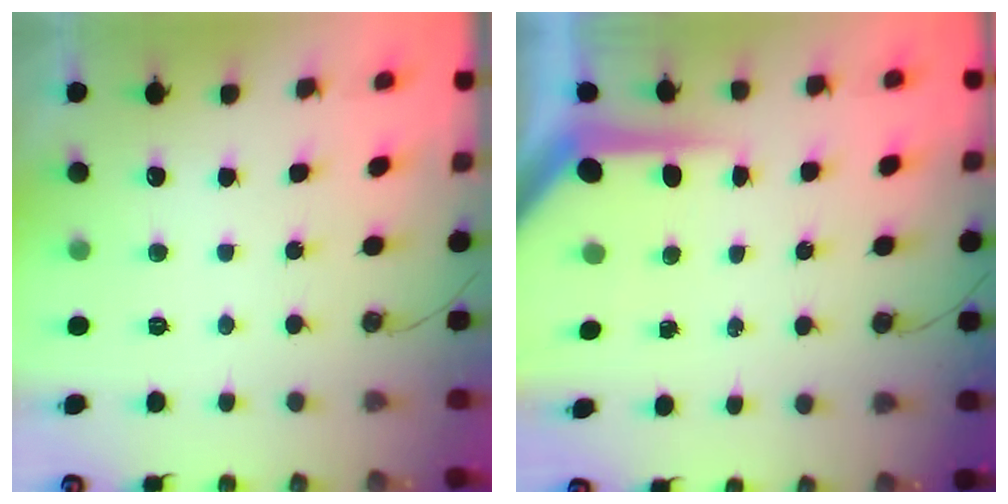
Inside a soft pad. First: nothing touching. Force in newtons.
{"total": 6.2, "press": 6.2, "slide": 0.6}